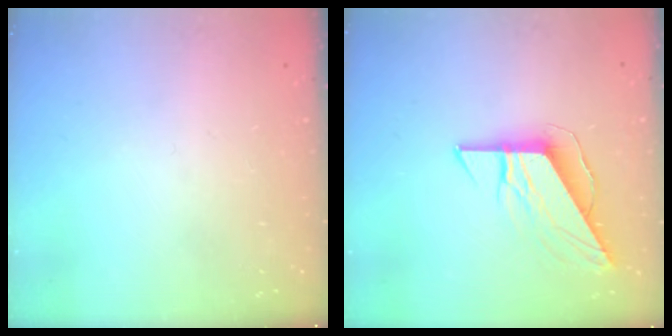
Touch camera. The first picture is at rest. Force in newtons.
{"total": 11.1, "press": 11.0, "slide": 1.2}